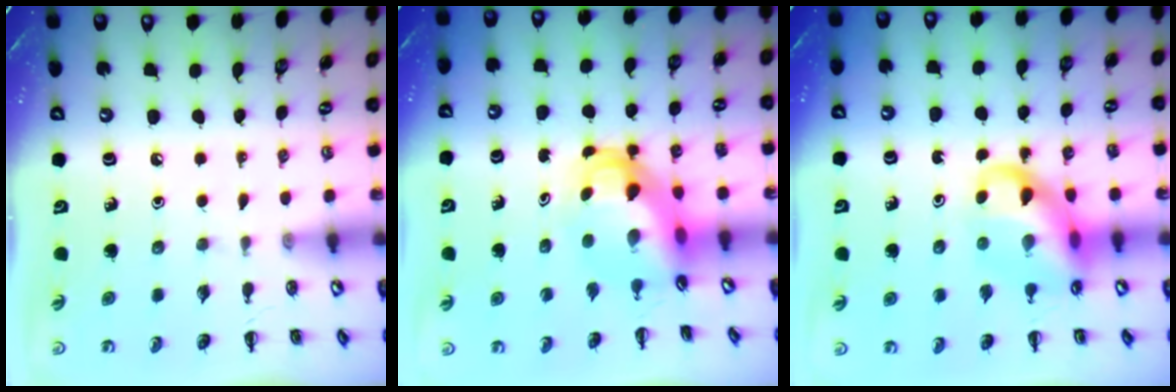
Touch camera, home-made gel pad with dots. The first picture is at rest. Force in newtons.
{"total": 5.5, "press": 5.3, "slide": 1.5}
{"total": 13.8, "press": 13.3, "slide": 3.7}